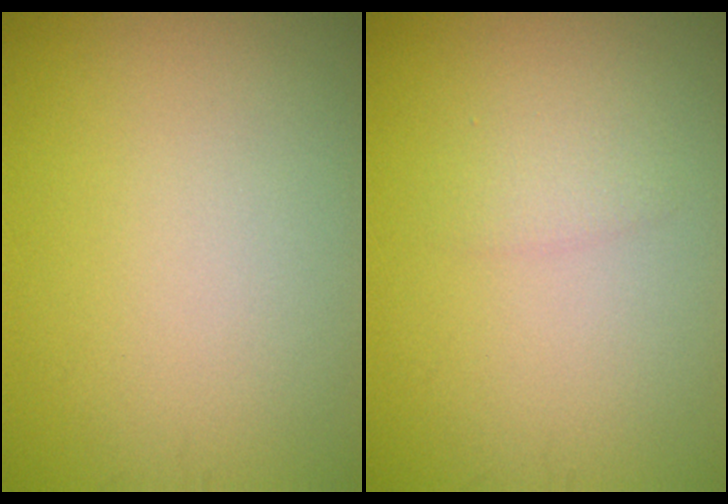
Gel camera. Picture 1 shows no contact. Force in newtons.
{"total": 1.2, "press": 1.2, "slide": 0.2}